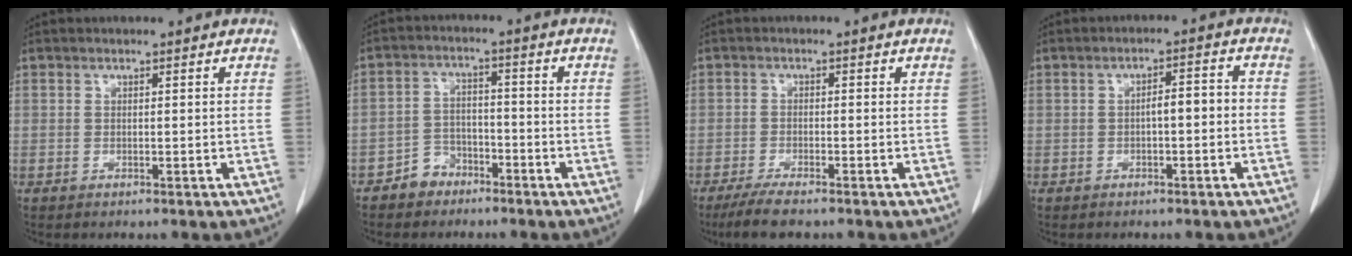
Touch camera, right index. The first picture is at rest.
{"total": 4.6, "force": [-3.3, 3.2, 0.3], "torque": [0.000, 0.013, -0.059]}
{"total": 4.1, "force": [-3.2, 0.9, 2.4], "torque": [-0.052, -0.007, -0.059]}
{"total": 3.2, "force": [-0.7, 0.9, 3.0], "torque": [-0.046, 0.015, -0.009]}